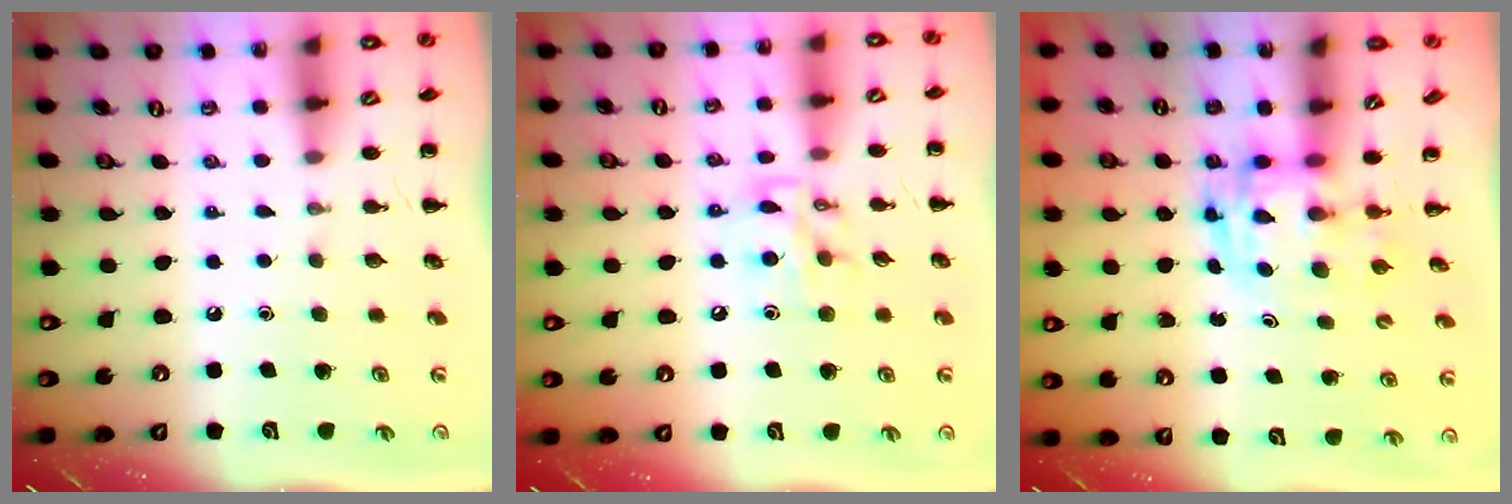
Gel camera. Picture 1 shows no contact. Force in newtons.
{"total": 10.0, "press": 9.9, "slide": 1.1}
{"total": 2.8, "press": 2.7, "slide": 0.5}